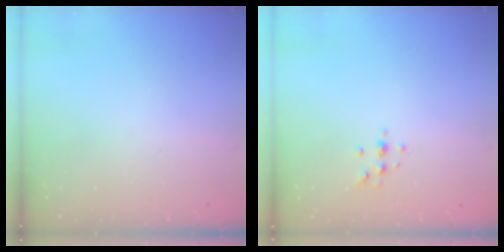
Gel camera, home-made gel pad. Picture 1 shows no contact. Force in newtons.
{"total": 4.3, "press": 4.0, "slide": 1.4}